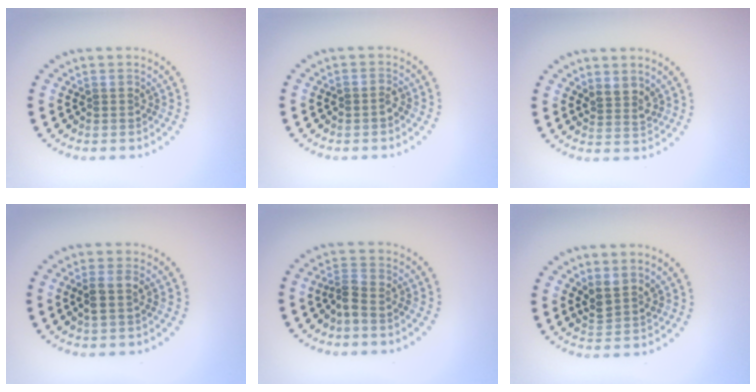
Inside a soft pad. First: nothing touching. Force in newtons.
{"total": 0.9, "press": 0.9, "slide": 0.2}
{"total": 1.8, "press": 1.3, "slide": 1.2}
{"total": 1.9, "press": 1.7, "slide": 0.9}
{"total": 2.0, "press": 1.6, "slide": 1.3}
{"total": 2.1, "press": 1.6, "slide": 1.4}